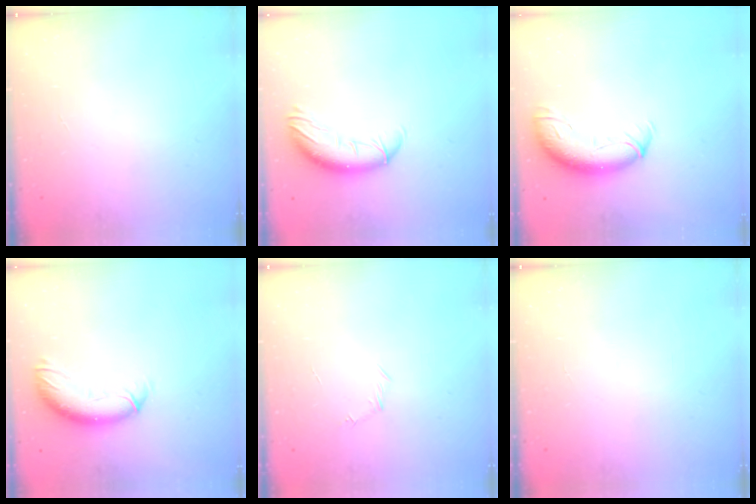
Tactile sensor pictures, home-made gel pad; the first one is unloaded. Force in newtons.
{"total": 10.5, "press": 10.4, "slide": 1.7}
{"total": 11.5, "press": 11.2, "slide": 2.8}
{"total": 10.3, "press": 10.2, "slide": 1.4}
{"total": 3.9, "press": 3.7, "slide": 1.0}
{"total": 0.0}